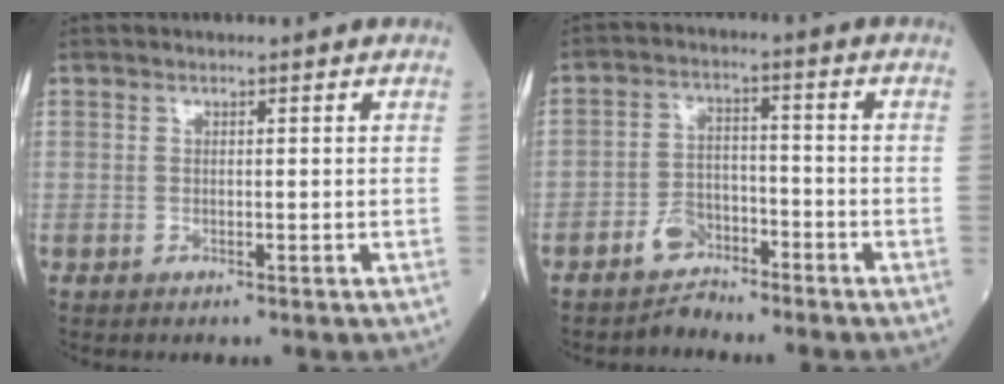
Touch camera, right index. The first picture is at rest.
{"total": 4.2, "force": [-3.6, 2.1, 0.7], "torque": [-0.014, 0.007, -0.067]}